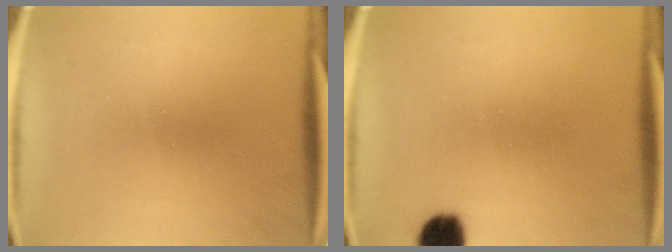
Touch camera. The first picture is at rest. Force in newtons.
{"total": 6.0}